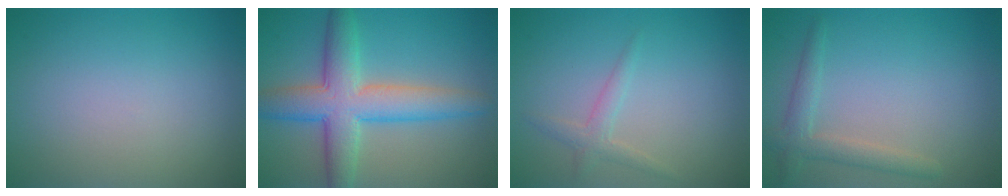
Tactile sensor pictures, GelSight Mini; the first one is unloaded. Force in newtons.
{"total": 7.1, "press": 7.1, "slide": 0.2}
{"total": 1.4, "press": 1.4, "slide": 0.0}
{"total": 2.4, "press": 2.4, "slide": 0.2}